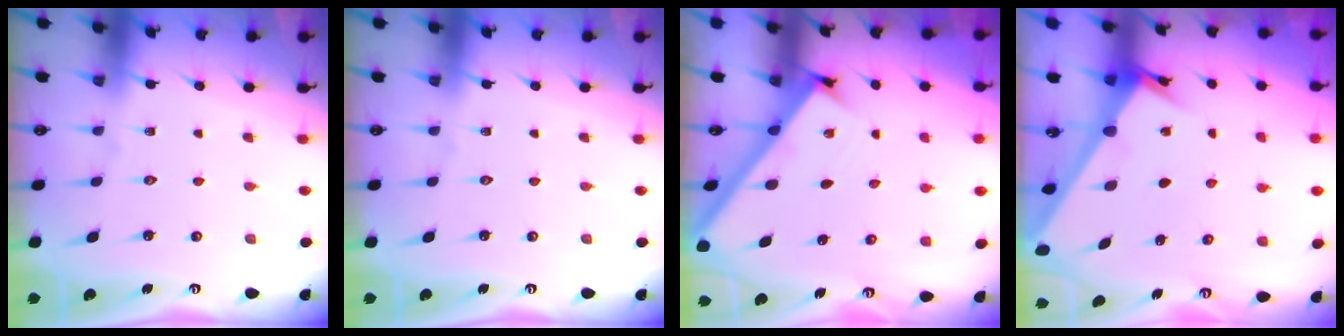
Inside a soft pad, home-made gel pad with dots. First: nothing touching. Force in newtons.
{"total": 0.0}
{"total": 2.6, "press": 2.6, "slide": 0.3}
{"total": 2.8, "press": 2.8, "slide": 0.2}